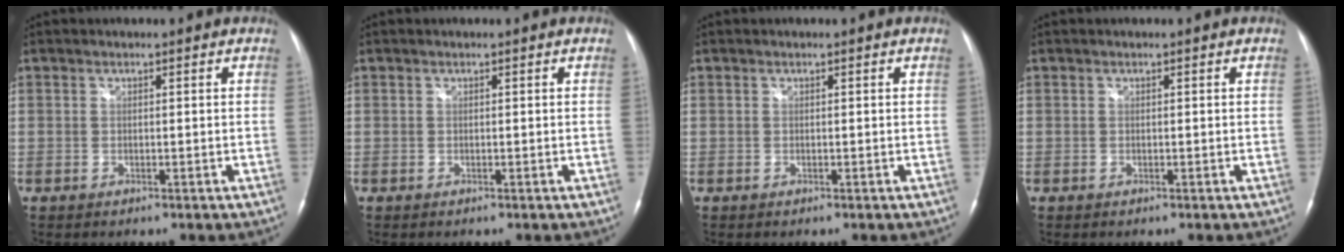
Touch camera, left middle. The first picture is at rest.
{"total": 0.0}
{"total": 0.0}
{"total": 0.0}